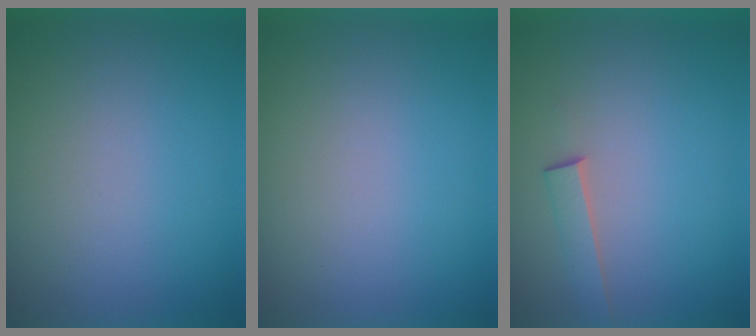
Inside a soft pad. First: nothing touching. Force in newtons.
{"total": 0.0}
{"total": 2.0}